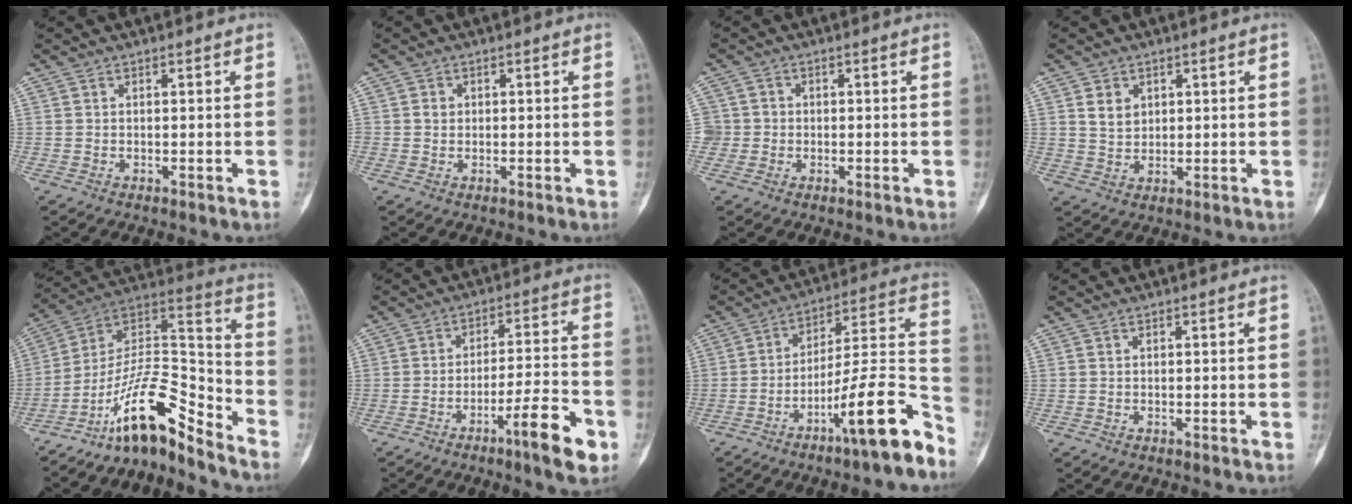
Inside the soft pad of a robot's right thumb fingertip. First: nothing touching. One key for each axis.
{"total": 1.4, "fx": 0.2, "fy": 1.3, "fz": 0.5, "tx": -0.003, "ty": 0.003, "tz": 0.004}
{"total": 3.5, "fx": -0.5, "fy": 3.5, "fz": 0.2, "tx": 0.018, "ty": 0.011, "tz": -0.012}
{"total": 3.8, "fx": 1.6, "fy": 3.0, "fz": 1.9, "tx": -0.017, "ty": -0.012, "tz": 0.034}
{"total": 15.8, "fx": -11.9, "fy": 4.5, "fz": 9.4, "tx": -0.140, "ty": 0.129, "tz": -0.213}
{"total": 10.8, "fx": -5.6, "fy": 1.7, "fz": 9.1, "tx": -0.138, "ty": 0.031, "tz": -0.086}
{"total": 16.8, "fx": -10.3, "fy": 2.5, "fz": 13.1, "tx": -0.192, "ty": 0.093, "tz": -0.162}
{"total": 0.0}